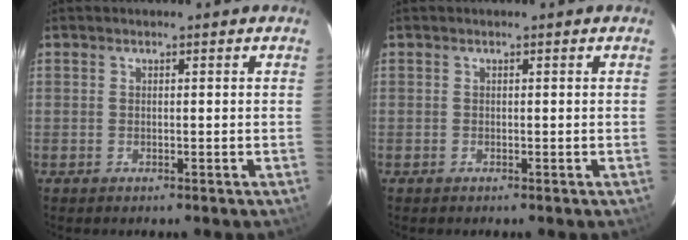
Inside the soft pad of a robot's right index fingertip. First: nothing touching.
{"total": 0.0}